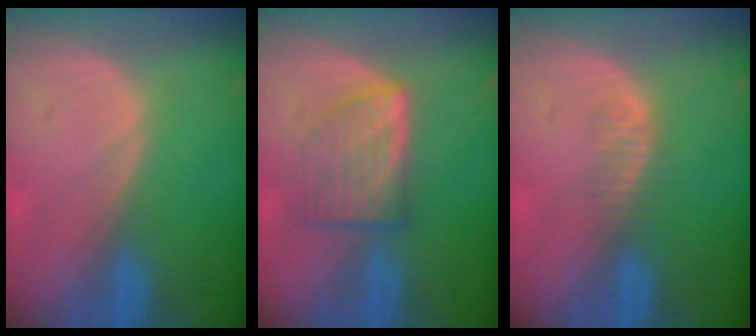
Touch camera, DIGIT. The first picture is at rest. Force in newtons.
{"total": 6.0, "press": 5.8, "slide": 1.7}
{"total": 1.9, "press": 1.6, "slide": 1.0}